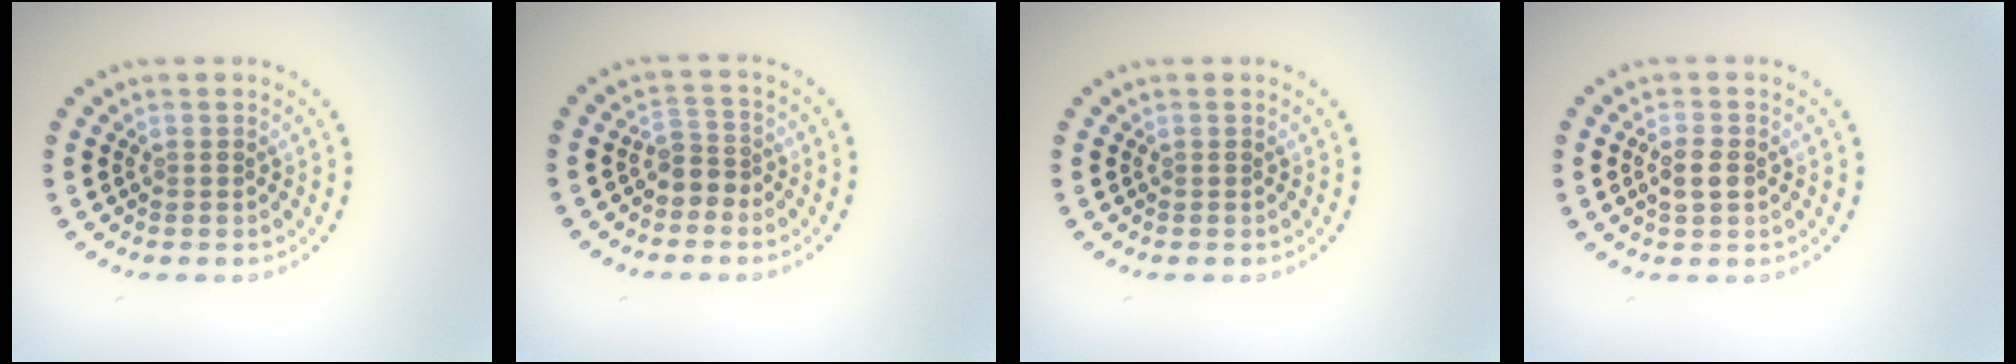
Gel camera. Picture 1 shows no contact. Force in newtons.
{"total": 2.1, "press": 1.6, "slide": 1.4}
{"total": 0.0}
{"total": 1.7, "press": 1.7, "slide": 0.2}